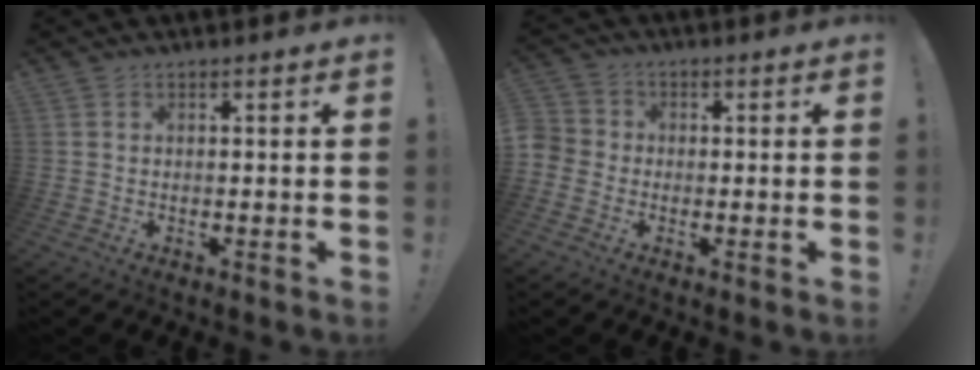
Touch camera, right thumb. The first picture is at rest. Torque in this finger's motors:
{"motor_torque": [0.08, 1.31, 1.50, -0.23, 0.62]}